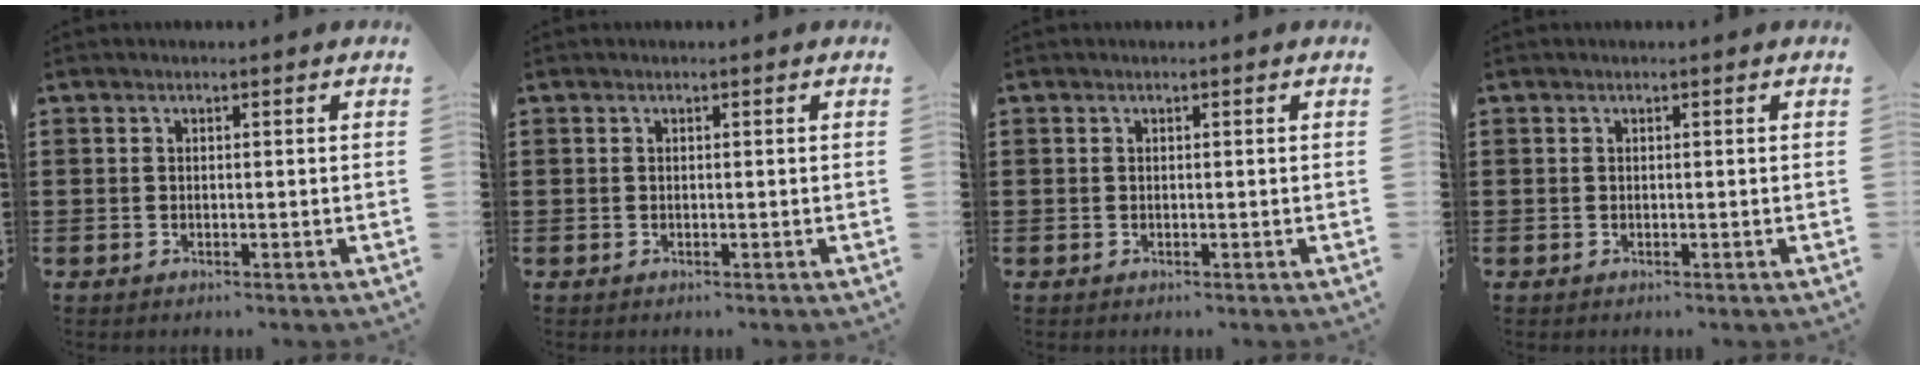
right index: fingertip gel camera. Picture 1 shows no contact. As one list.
[{"total": 0.0}, {"total": 0.0}, {"total": 0.0}]